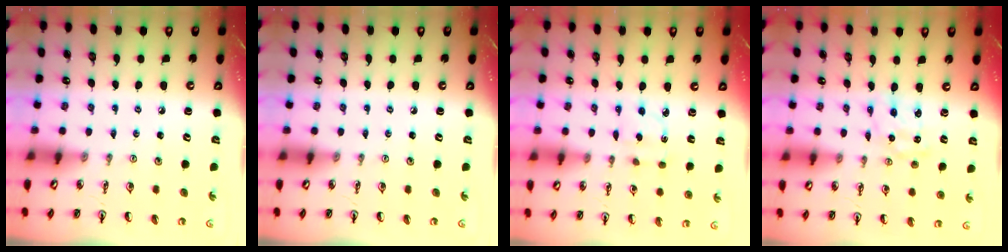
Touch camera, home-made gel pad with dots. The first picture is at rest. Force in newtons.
{"total": 0.0}
{"total": 2.6, "press": 2.5, "slide": 0.7}
{"total": 1.4, "press": 1.4, "slide": 0.1}